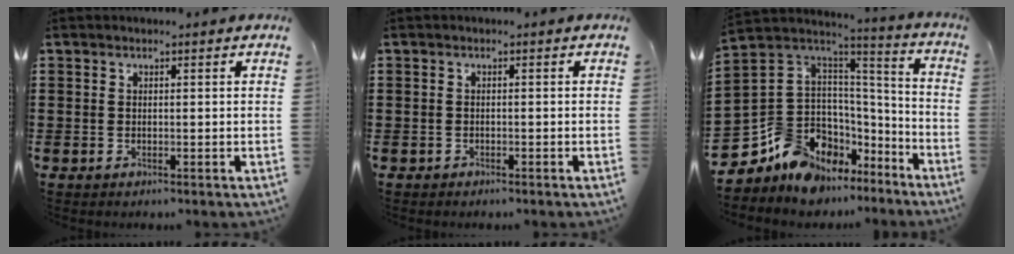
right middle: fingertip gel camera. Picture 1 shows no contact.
{"total": 0.7, "force": [-0.6, 0.4, 0.0], "torque": [-0.001, 0.003, -0.015]}
{"total": 10.6, "force": [-7.7, 6.7, 2.7], "torque": [-0.096, -0.004, -0.150]}